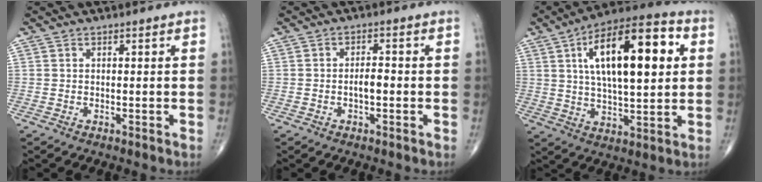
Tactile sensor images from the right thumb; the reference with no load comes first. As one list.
[{"total": 2.7, "force": [-0.7, 1.2, 2.3], "torque": [-0.035, 0.009, -0.012]}, {"total": 21.2, "force": [5.3, 8.4, 18.8], "torque": [-0.284, 0.007, 0.077]}]